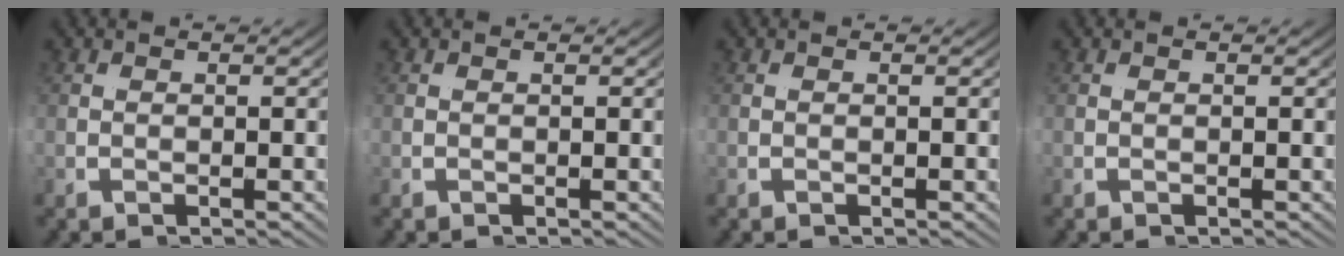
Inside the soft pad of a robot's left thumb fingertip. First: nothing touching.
{"total": 0.0}
{"total": 0.0}
{"total": 0.0}